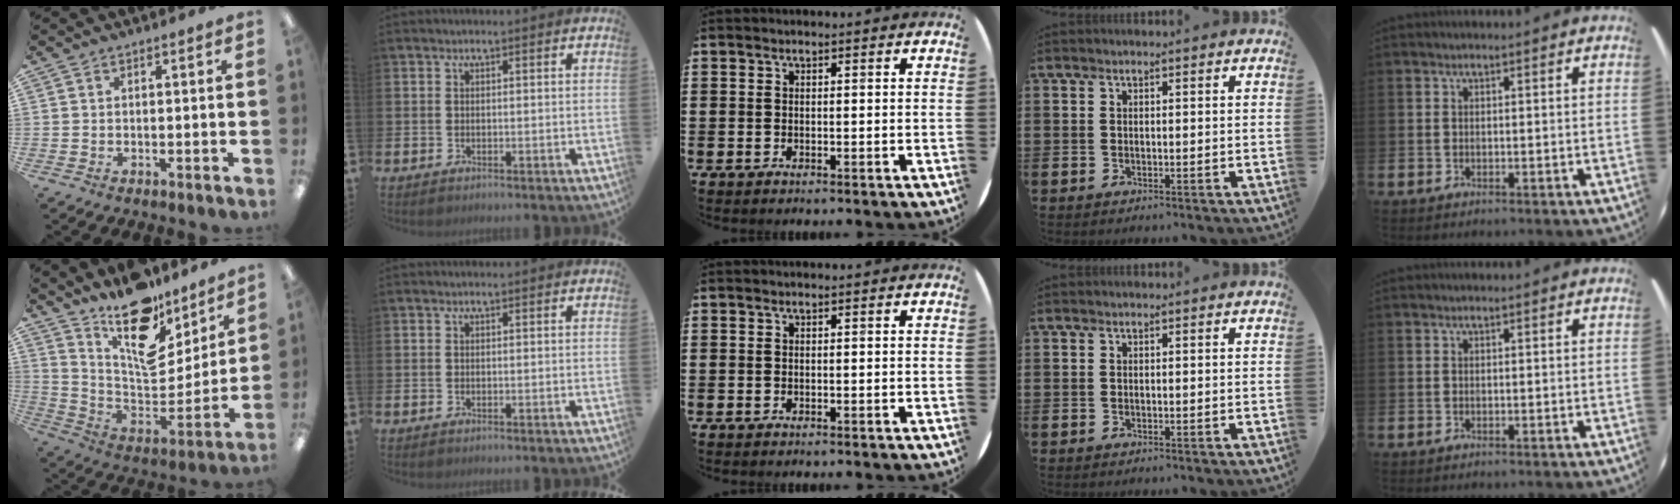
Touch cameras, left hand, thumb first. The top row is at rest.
{"thumb": {"total": 18.1, "force": [13.4, 7.8, 9.3], "torque": [-0.147, -0.116, 0.238]}}